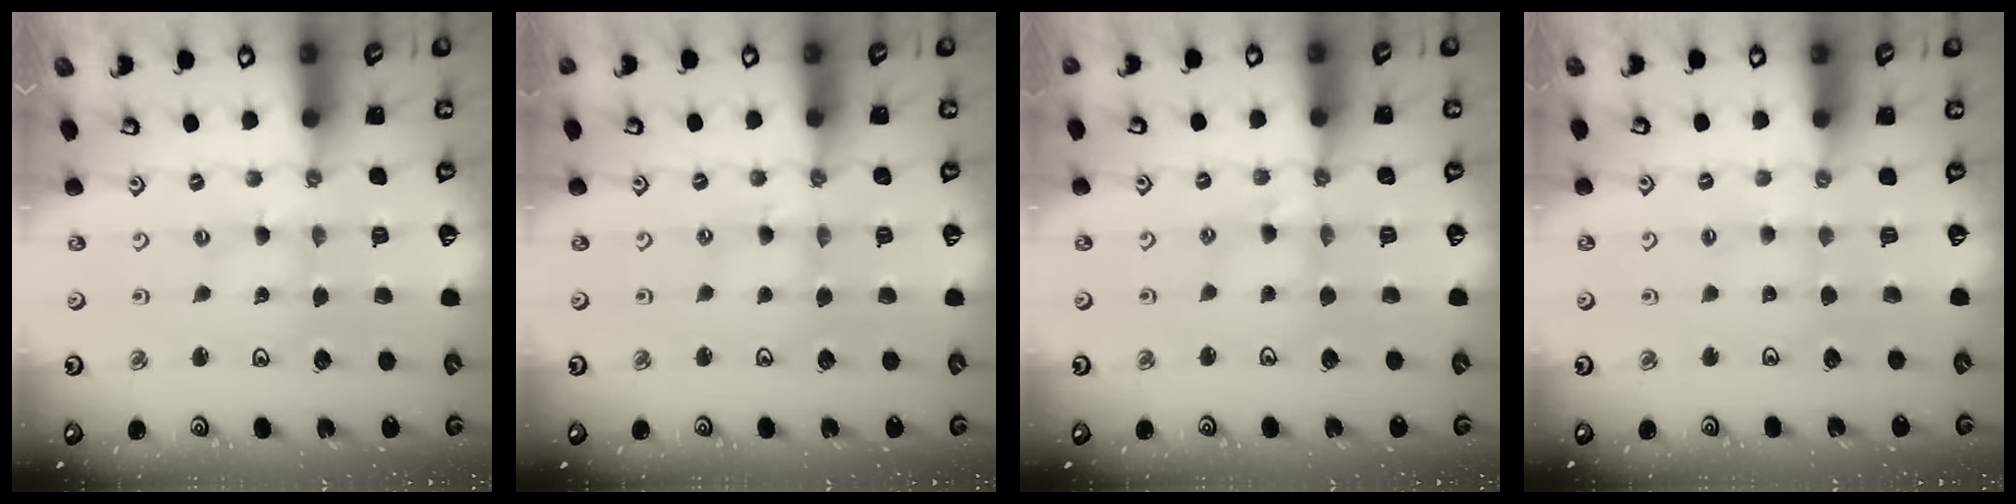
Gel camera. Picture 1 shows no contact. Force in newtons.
{"total": 1.7, "press": 1.7, "slide": 0.2}
{"total": 5.5, "press": 5.4, "slide": 0.9}
{"total": 2.3, "press": 2.2, "slide": 0.5}